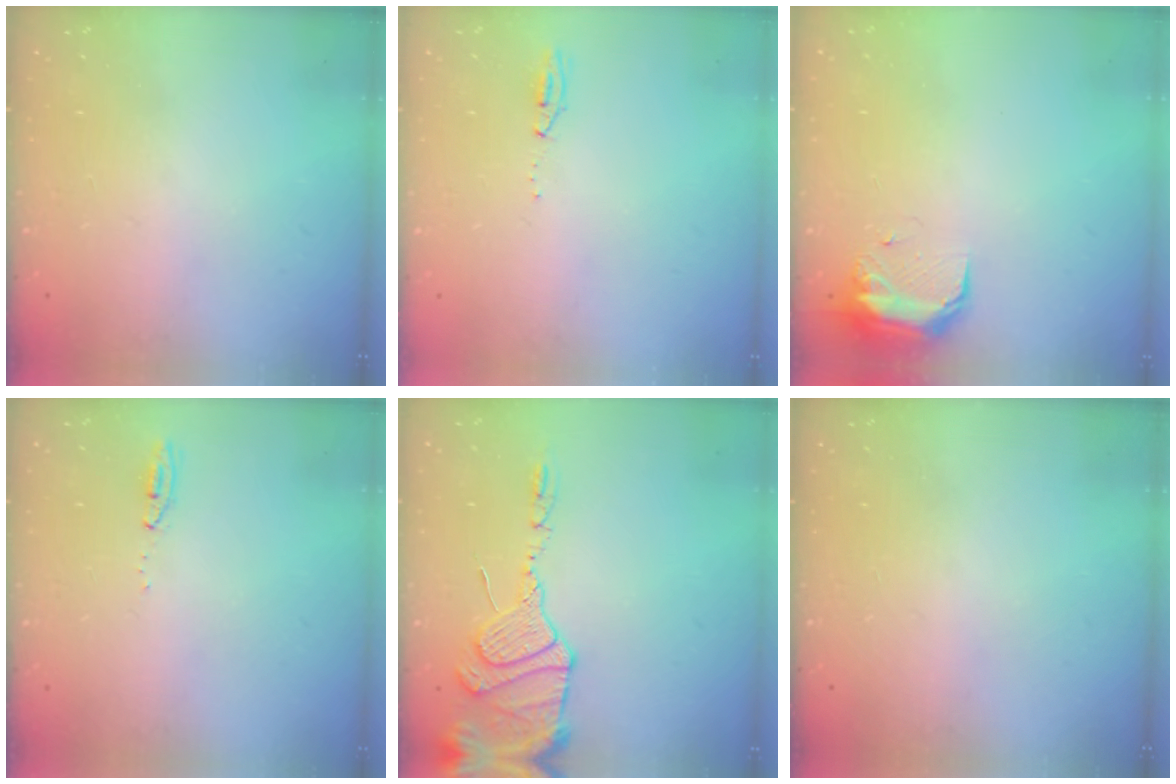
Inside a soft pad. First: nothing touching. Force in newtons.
{"total": 15.0, "press": 4.8, "slide": 14.3}
{"total": 9.3, "press": 9.1, "slide": 1.9}
{"total": 11.2, "press": 5.8, "slide": 9.6}
{"total": 14.8, "press": 14.5, "slide": 2.9}
{"total": 0.0}